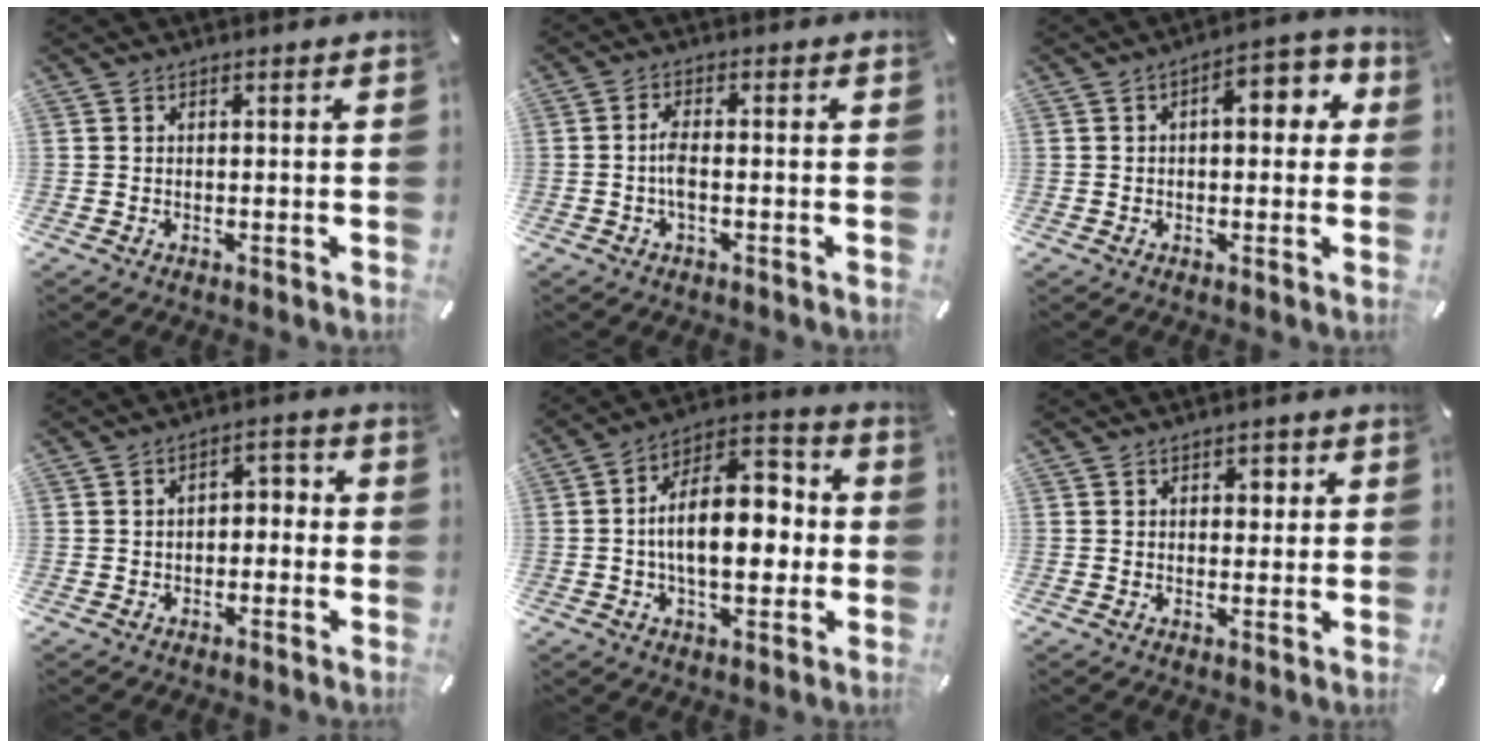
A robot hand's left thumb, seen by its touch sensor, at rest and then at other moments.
{"total": 3.8, "force": [-0.8, 1.3, 3.5], "torque": [-0.070, 0.004, -0.016]}
{"total": 7.7, "force": [1.2, 4.1, 6.4], "torque": [-0.077, 0.000, 0.007]}
{"total": 3.6, "force": [-1.5, 2.5, 2.1], "torque": [-0.031, 0.015, -0.035]}
{"total": 16.2, "force": [-0.9, 9.4, 13.2], "torque": [-0.198, 0.006, -0.019]}
{"total": 2.3, "force": [0.6, 1.8, 1.2], "torque": [-0.003, -0.002, 0.001]}